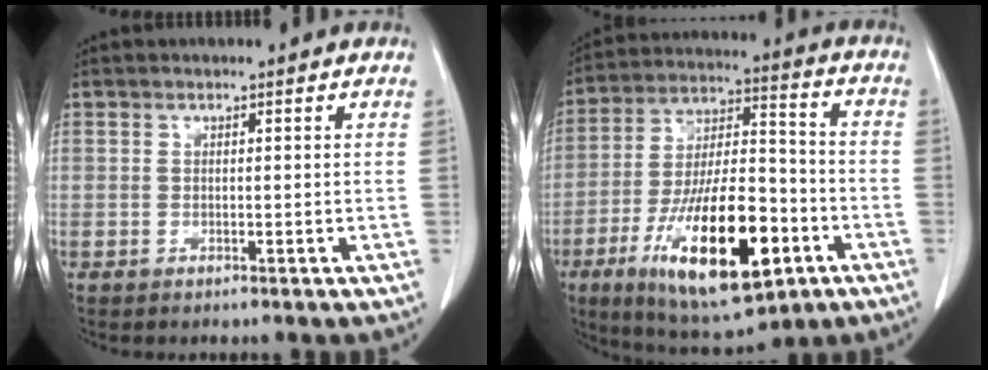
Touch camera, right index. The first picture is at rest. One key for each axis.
{"total": 21.8, "fx": -8.9, "fy": 6.7, "fz": 18.8, "tx": -0.347, "ty": -0.014, "tz": -0.141}